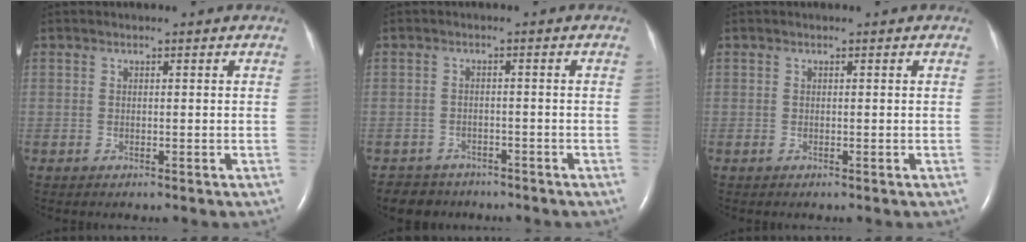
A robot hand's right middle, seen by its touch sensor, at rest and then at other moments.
{"total": 4.4, "force": [-3.6, 2.5, -0.3], "torque": [0.003, 0.004, -0.055]}
{"total": 0.0}